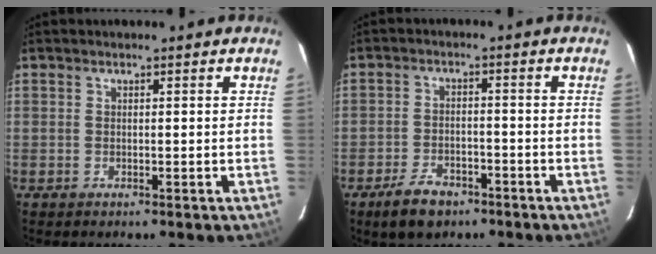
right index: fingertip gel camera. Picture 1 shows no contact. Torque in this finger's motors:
{"motor_torque": [0.39, -0.41, -0.09, -0.04]}